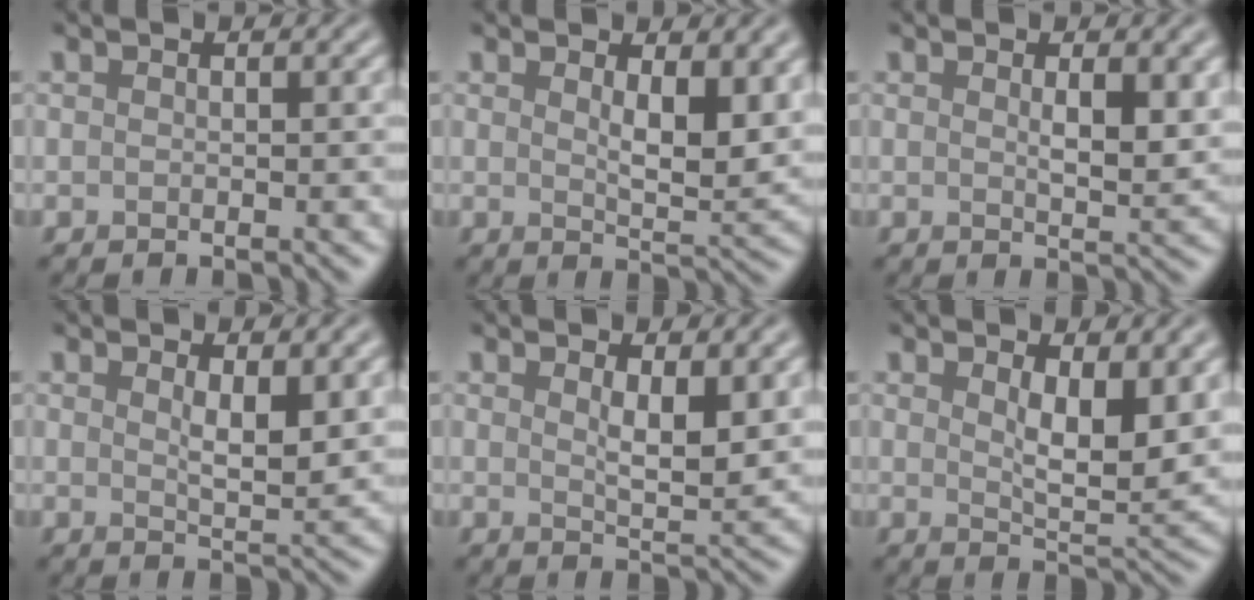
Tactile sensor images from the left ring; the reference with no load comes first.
{"total": 5.0, "force": [1.8, 1.8, 4.3], "torque": [-0.067, -0.010, 0.036]}
{"total": 3.1, "force": [0.9, 0.9, 2.8], "torque": [-0.041, -0.007, 0.019]}
{"total": 3.2, "force": [1.3, 1.0, 2.7], "torque": [-0.047, -0.009, 0.027]}
{"total": 3.6, "force": [1.5, 1.1, 3.1], "torque": [-0.055, -0.010, 0.029]}
{"total": 5.5, "force": [1.9, 2.1, 4.7], "torque": [-0.079, -0.011, 0.039]}